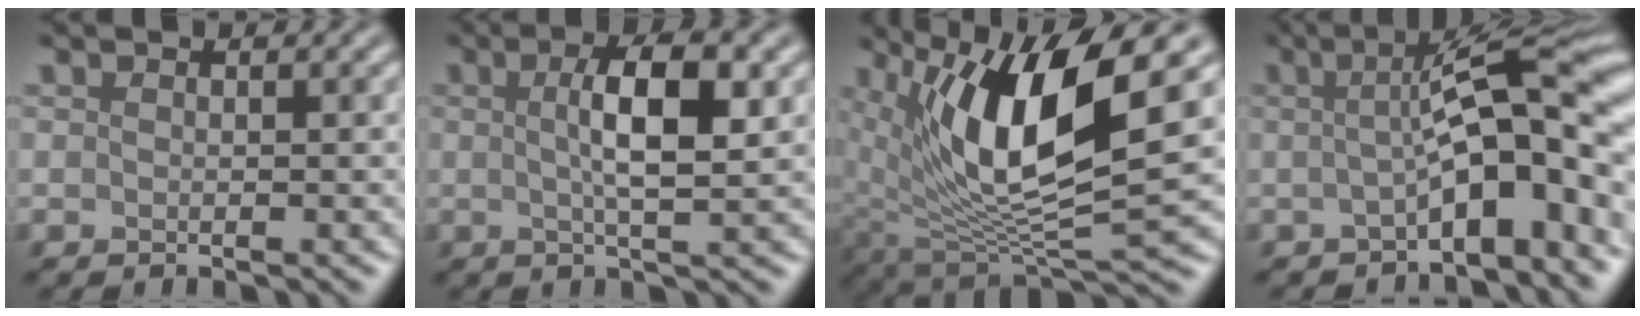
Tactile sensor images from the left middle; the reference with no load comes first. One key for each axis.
{"total": 5.3, "fx": 1.0, "fy": 1.2, "fz": 5.1, "tx": -0.085, "ty": 0.009, "tz": 0.015}
{"total": 12.3, "fx": 3.7, "fy": 3.9, "fz": 11.0, "tx": -0.206, "ty": -0.010, "tz": 0.074}
{"total": 10.0, "fx": -0.4, "fy": 2.4, "fz": 9.7, "tx": -0.120, "ty": 0.020, "tz": -0.018}